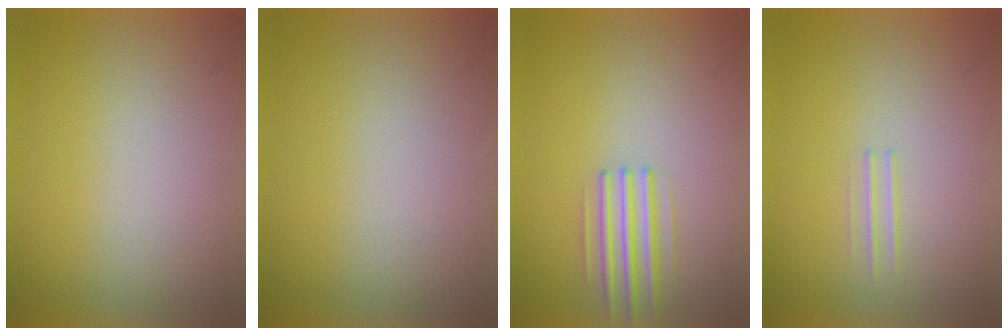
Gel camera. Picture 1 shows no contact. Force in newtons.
{"total": 0.0}
{"total": 2.3}
{"total": 1.1}